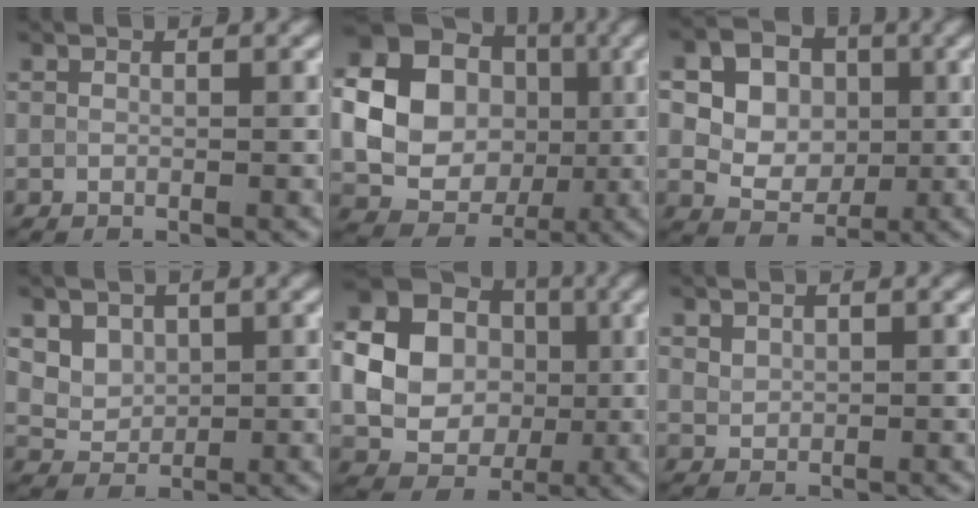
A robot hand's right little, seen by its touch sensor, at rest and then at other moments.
{"total": 18.0, "force": [1.4, 16.5, 7.1], "torque": [-0.161, 0.011, -0.003]}
{"total": 11.1, "force": [3.0, 9.2, 5.4], "torque": [-0.110, 0.040, 0.045]}
{"total": 4.2, "force": [2.2, 3.1, 1.8], "torque": [-0.026, 0.007, 0.046]}
{"total": 12.7, "force": [0.9, 11.3, 5.7], "torque": [-0.130, 0.000, 0.005]}
{"total": 1.1, "force": [0.6, 0.7, 0.4], "torque": [-0.005, 0.000, 0.014]}